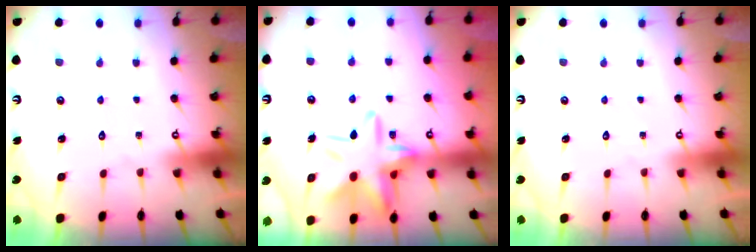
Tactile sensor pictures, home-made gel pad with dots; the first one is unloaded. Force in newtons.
{"total": 15.6, "press": 15.5, "slide": 1.3}
{"total": 0.0}